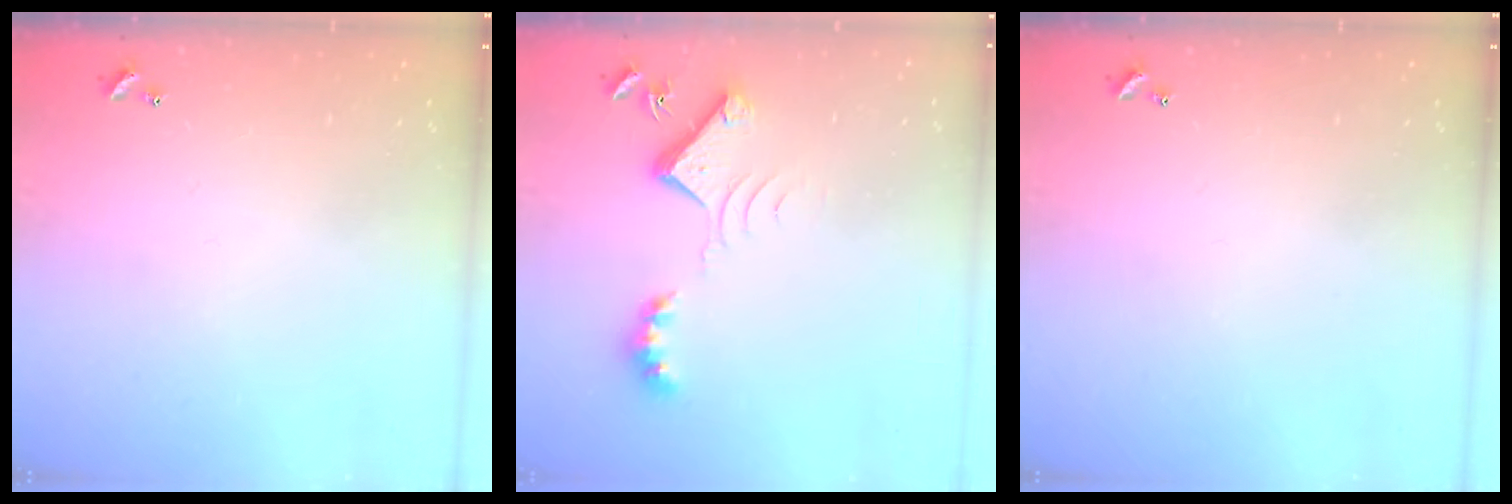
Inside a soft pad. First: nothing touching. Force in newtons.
{"total": 8.2, "press": 8.1, "slide": 0.8}
{"total": 0.0}